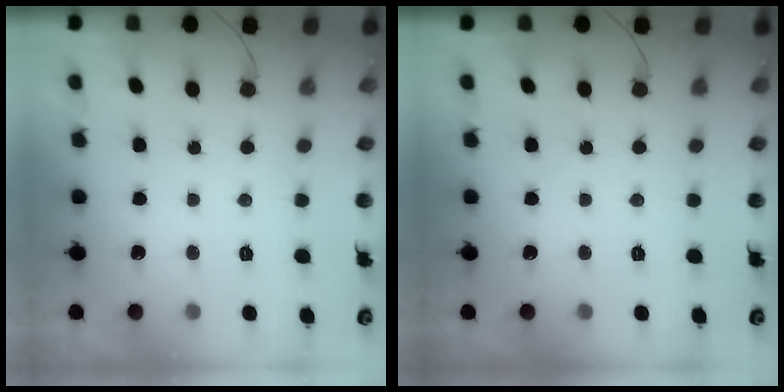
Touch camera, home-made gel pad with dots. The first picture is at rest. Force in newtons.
{"total": 0.0}